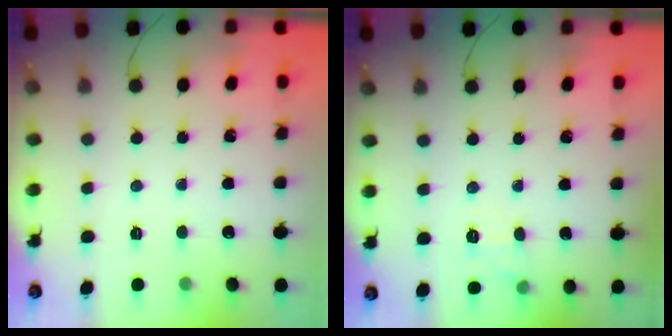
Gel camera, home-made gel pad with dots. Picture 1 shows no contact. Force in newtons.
{"total": 6.5, "press": 6.3, "slide": 1.6}